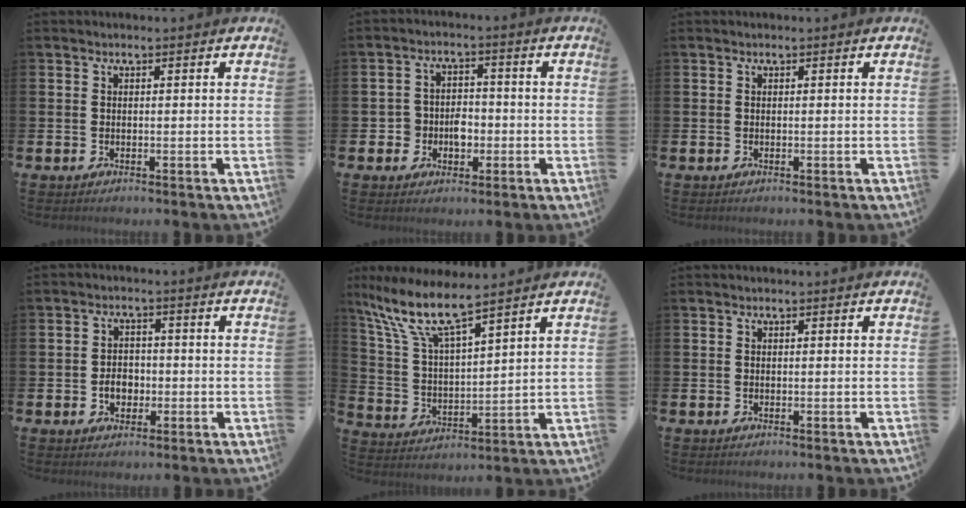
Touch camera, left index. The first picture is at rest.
{"total": 3.8, "force": [-1.3, 3.3, 1.2], "torque": [-0.023, 0.003, -0.032]}
{"total": 0.0}
{"total": 3.1, "force": [-0.9, 2.4, 1.7], "torque": [-0.017, -0.004, -0.023]}
{"total": 9.4, "force": [7.8, 1.6, 5.0], "torque": [-0.130, -0.035, 0.134]}
{"total": 0.0}